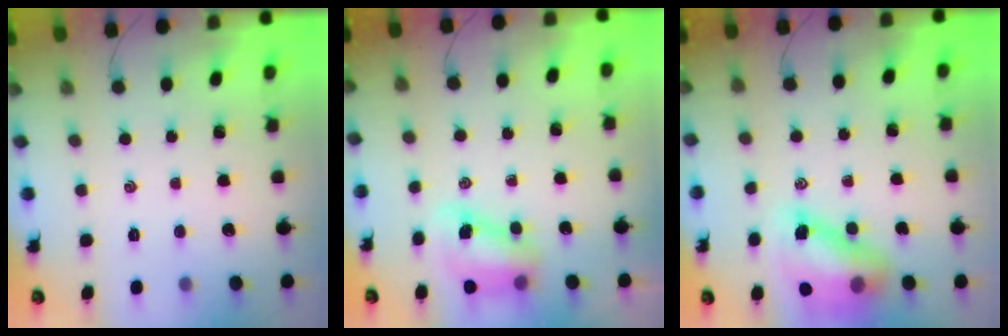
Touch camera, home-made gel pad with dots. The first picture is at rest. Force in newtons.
{"total": 7.8, "press": 7.7, "slide": 1.6}
{"total": 12.6, "press": 12.1, "slide": 3.6}